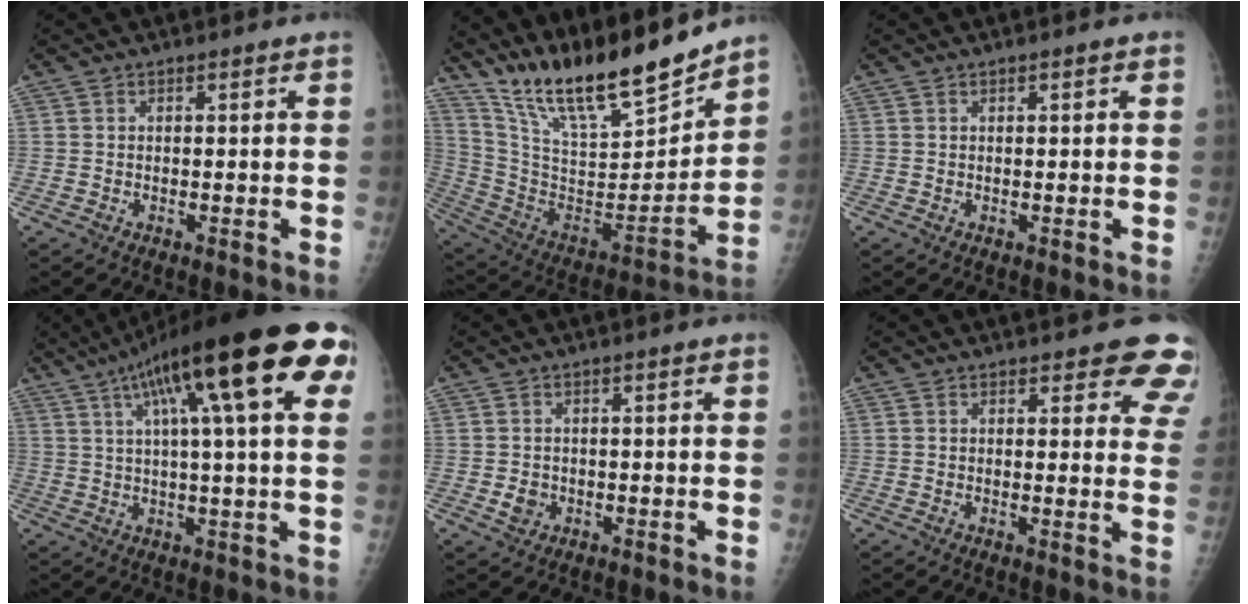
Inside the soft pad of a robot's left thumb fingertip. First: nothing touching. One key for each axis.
{"total": 22.5, "fx": 19.2, "fy": 4.3, "fz": 10.8, "tx": -0.153, "ty": -0.105, "tz": 0.344}
{"total": 0.5, "fx": 0.2, "fy": 0.1, "fz": 0.5, "tx": -0.008, "ty": 0.002, "tz": 0.003}
{"total": 25.2, "fx": 10.2, "fy": 5.5, "fz": 22.3, "tx": -0.334, "ty": 0.022, "tz": 0.146}
{"total": 2.2, "fx": -0.5, "fy": 1.9, "fz": 1.0, "tx": -0.011, "ty": 0.004, "tz": -0.005}
{"total": 8.8, "fx": 7.2, "fy": 3.4, "fz": 3.8, "tx": 0.007, "ty": -0.033, "tz": 0.059}